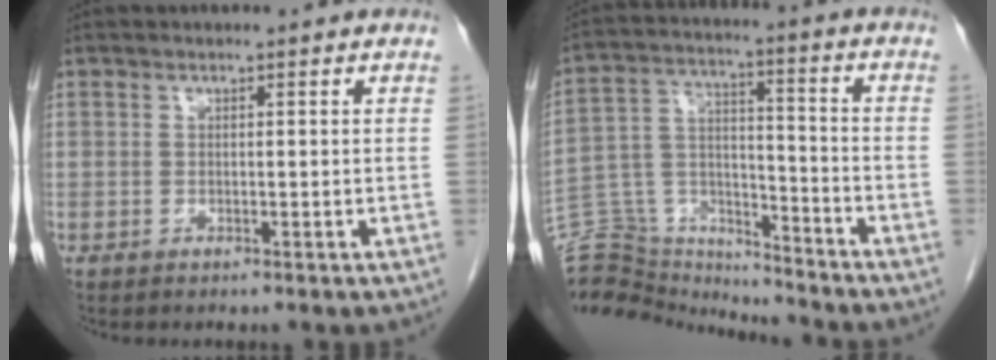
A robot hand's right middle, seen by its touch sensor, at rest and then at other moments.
{"total": 14.5, "force": [-14.0, 3.4, 1.4], "torque": [-0.042, 0.056, -0.237]}